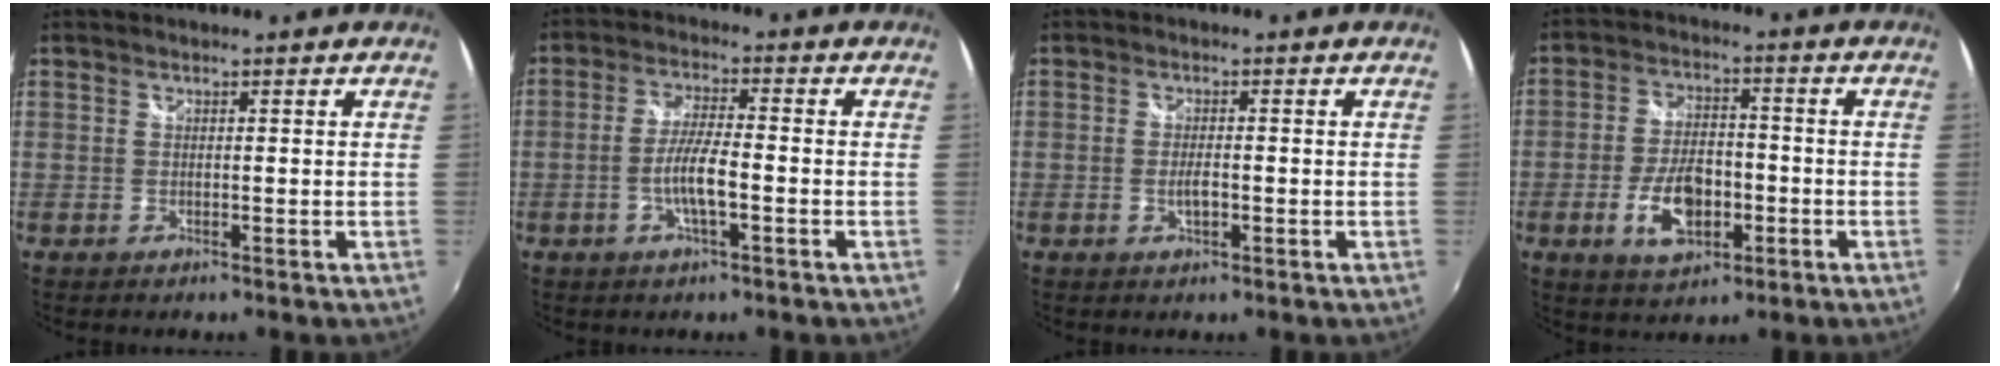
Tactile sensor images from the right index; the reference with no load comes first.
{"total": 6.3, "force": [-2.1, 0.9, 5.8], "torque": [-0.116, -0.001, -0.040]}
{"total": 2.5, "force": [-0.7, 0.9, 2.2], "torque": [-0.041, -0.003, -0.012]}
{"total": 10.2, "force": [-3.5, 5.4, 7.9], "torque": [-0.155, 0.003, -0.053]}